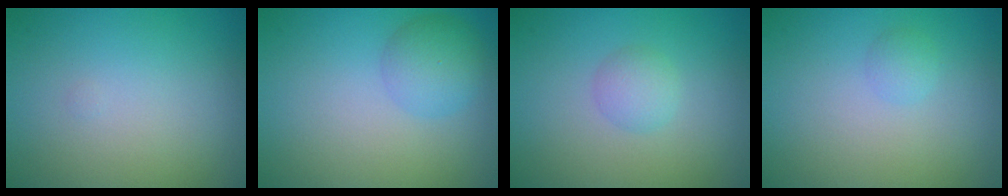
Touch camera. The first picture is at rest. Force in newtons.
{"total": 3.0, "press": 3.0, "slide": 0.1}
{"total": 1.7, "press": 1.7, "slide": 0.0}
{"total": 0.9, "press": 0.8, "slide": 0.1}